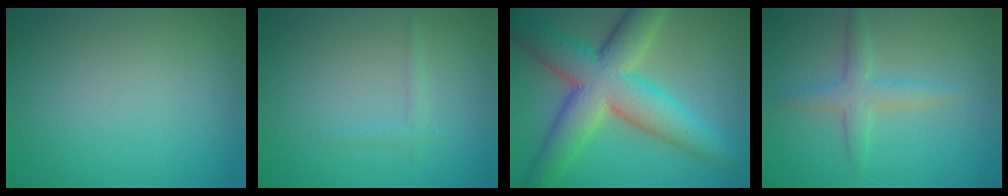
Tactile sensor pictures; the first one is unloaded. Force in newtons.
{"total": 0.8, "press": 0.8, "slide": 0.1}
{"total": 10.3, "press": 10.3, "slide": 0.3}
{"total": 2.7, "press": 2.7, "slide": 0.1}